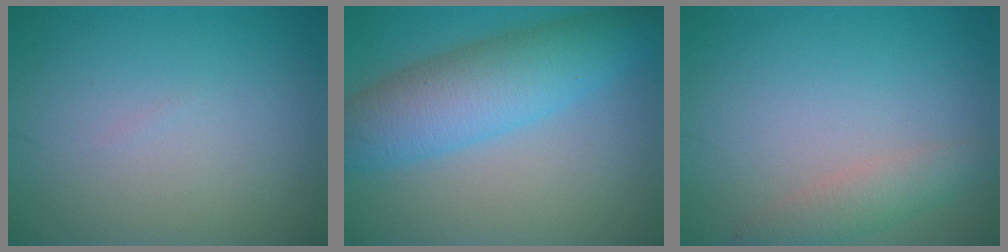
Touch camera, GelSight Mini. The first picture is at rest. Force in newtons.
{"total": 7.3, "press": 7.3, "slide": 0.2}
{"total": 2.4, "press": 2.4, "slide": 0.2}